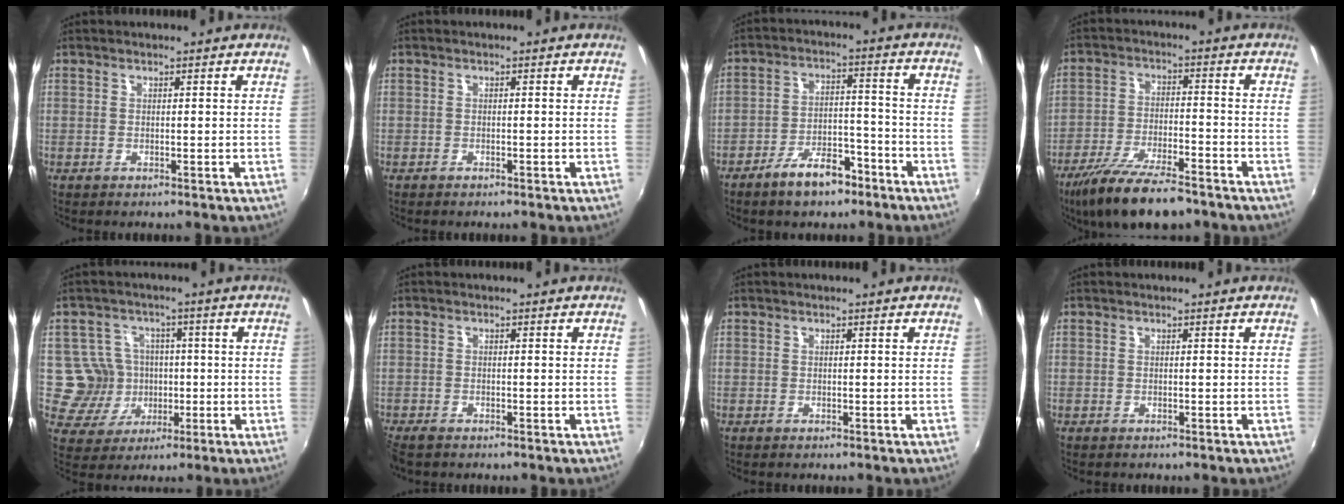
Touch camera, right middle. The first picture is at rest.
{"total": 0.8, "force": [-0.4, -0.7, -0.1], "torque": [0.003, -0.005, -0.010]}
{"total": 8.6, "force": [-6.5, 2.9, 4.8], "torque": [-0.088, 0.013, -0.100]}
{"total": 14.3, "force": [-11.3, 2.9, 8.3], "torque": [-0.173, -0.035, -0.196]}
{"total": 7.4, "force": [-0.6, 7.3, 1.0], "torque": [-0.039, 0.012, -0.004]}
{"total": 2.9, "force": [-2.5, 0.9, 1.2], "torque": [-0.032, -0.015, -0.049]}
{"total": 0.0}
{"total": 0.9, "force": [-0.1, -0.8, -0.2], "torque": [0.008, -0.007, -0.005]}